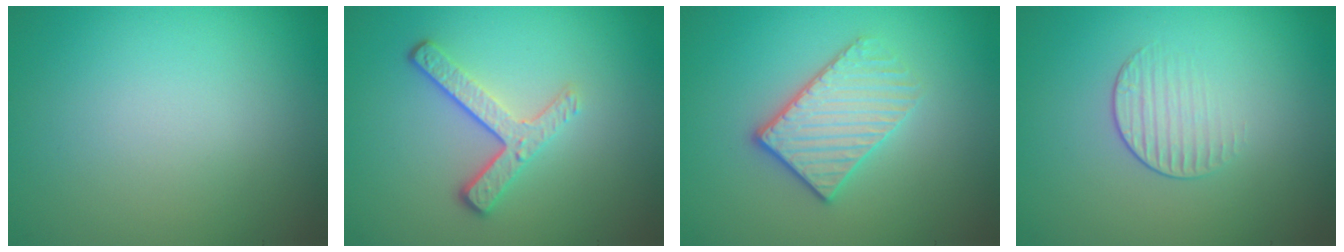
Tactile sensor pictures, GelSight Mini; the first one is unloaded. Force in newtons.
{"total": 3.4, "press": 2.5, "slide": 2.2}
{"total": 3.6, "press": 3.1, "slide": 1.7}
{"total": 1.5, "press": 0.7, "slide": 1.3}